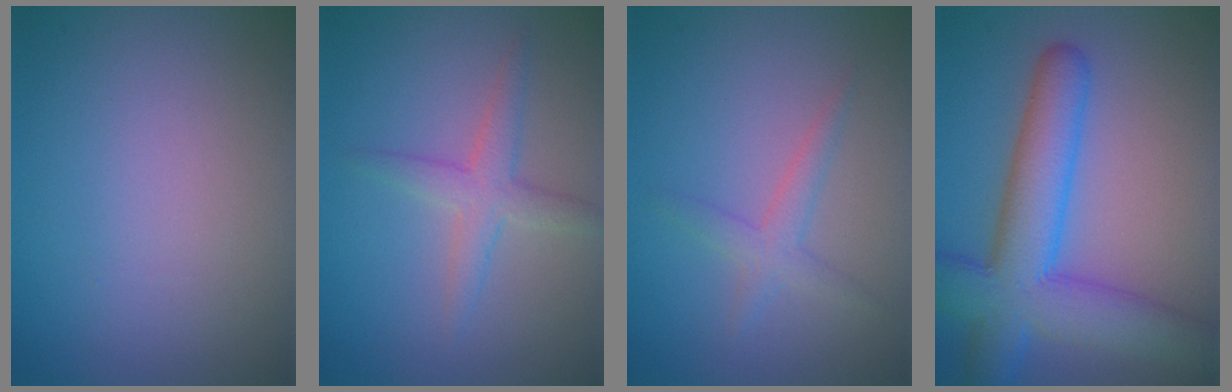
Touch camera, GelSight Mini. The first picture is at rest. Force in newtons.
{"total": 2.7, "press": 2.7, "slide": 0.1}
{"total": 1.9, "press": 1.9, "slide": 0.0}
{"total": 9.1, "press": 9.1, "slide": 0.3}